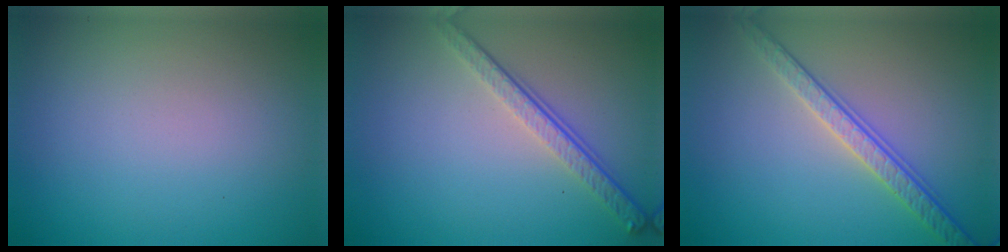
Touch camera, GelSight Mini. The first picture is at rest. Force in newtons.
{"total": 3.9, "press": 2.7, "slide": 2.8}
{"total": 3.4, "press": 3.0, "slide": 1.6}